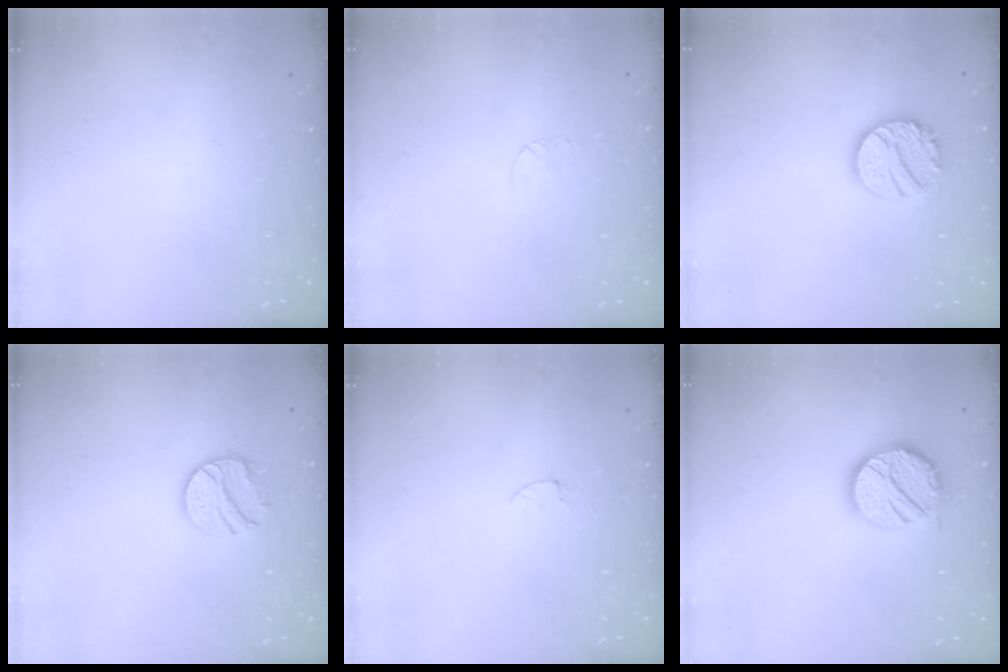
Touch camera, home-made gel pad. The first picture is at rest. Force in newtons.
{"total": 4.1, "press": 4.1, "slide": 0.3}
{"total": 13.7, "press": 13.6, "slide": 1.1}
{"total": 11.1, "press": 11.0, "slide": 0.9}
{"total": 2.5, "press": 2.5, "slide": 0.2}
{"total": 13.8, "press": 13.7, "slide": 0.8}